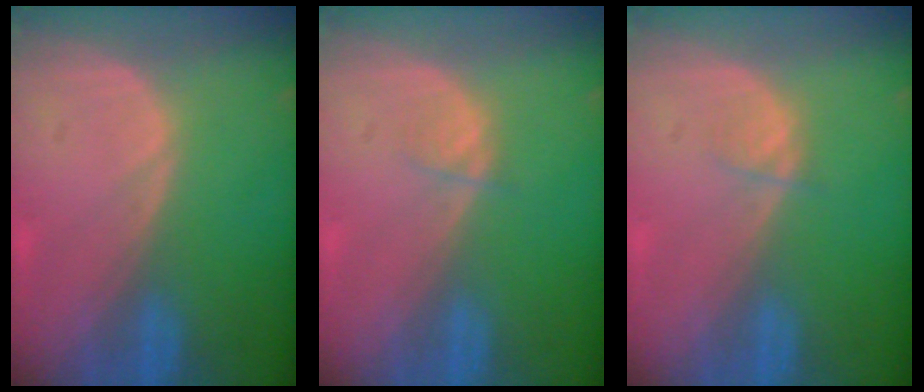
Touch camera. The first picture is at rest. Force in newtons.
{"total": 1.2, "press": 1.2, "slide": 0.2}
{"total": 1.2, "press": 1.2, "slide": 0.2}